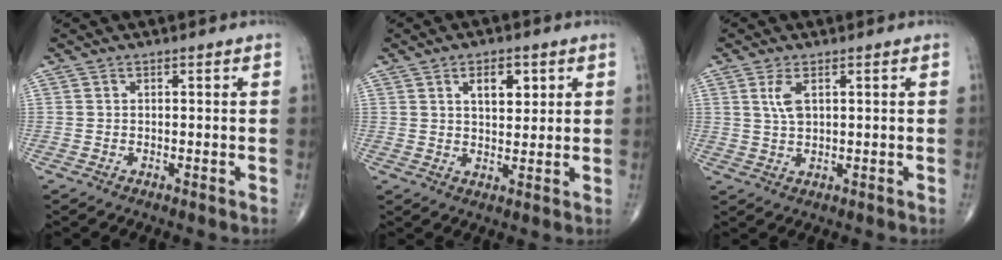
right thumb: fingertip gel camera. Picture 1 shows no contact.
{"total": 5.7, "force": [2.4, 3.1, 4.2], "torque": [-0.046, -0.013, 0.037]}
{"total": 3.7, "force": [1.4, 1.7, 3.0], "torque": [-0.062, -0.003, 0.031]}